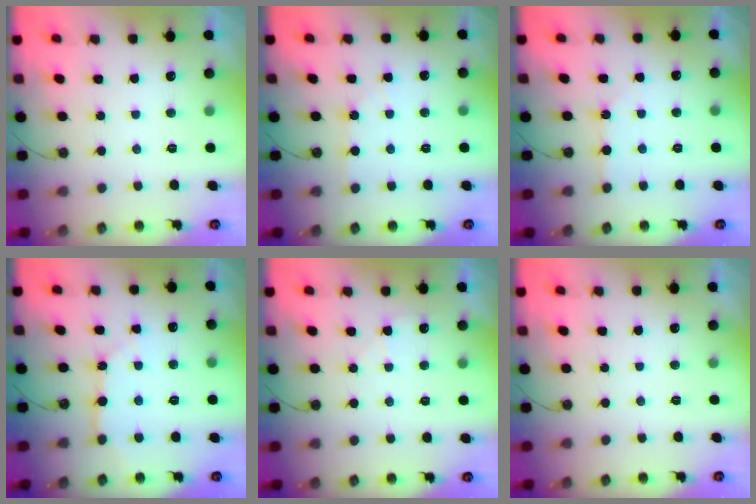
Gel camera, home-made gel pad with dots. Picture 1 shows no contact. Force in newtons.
{"total": 2.9, "press": 2.8, "slide": 0.6}
{"total": 1.8, "press": 1.7, "slide": 0.4}
{"total": 5.8, "press": 5.8, "slide": 0.5}
{"total": 3.8, "press": 3.7, "slide": 0.7}
{"total": 0.0}